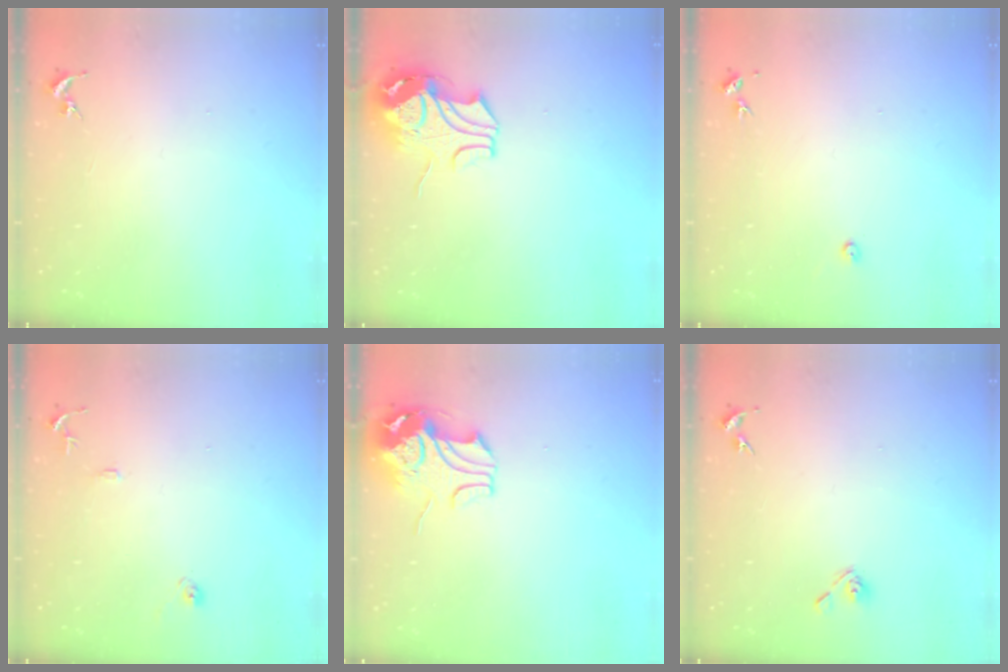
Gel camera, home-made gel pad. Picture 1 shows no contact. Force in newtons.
{"total": 10.5, "press": 10.4, "slide": 1.1}
{"total": 2.4, "press": 2.4, "slide": 0.3}
{"total": 9.1, "press": 9.1, "slide": 0.8}
{"total": 9.7, "press": 9.6, "slide": 1.7}
{"total": 5.3, "press": 4.9, "slide": 2.0}